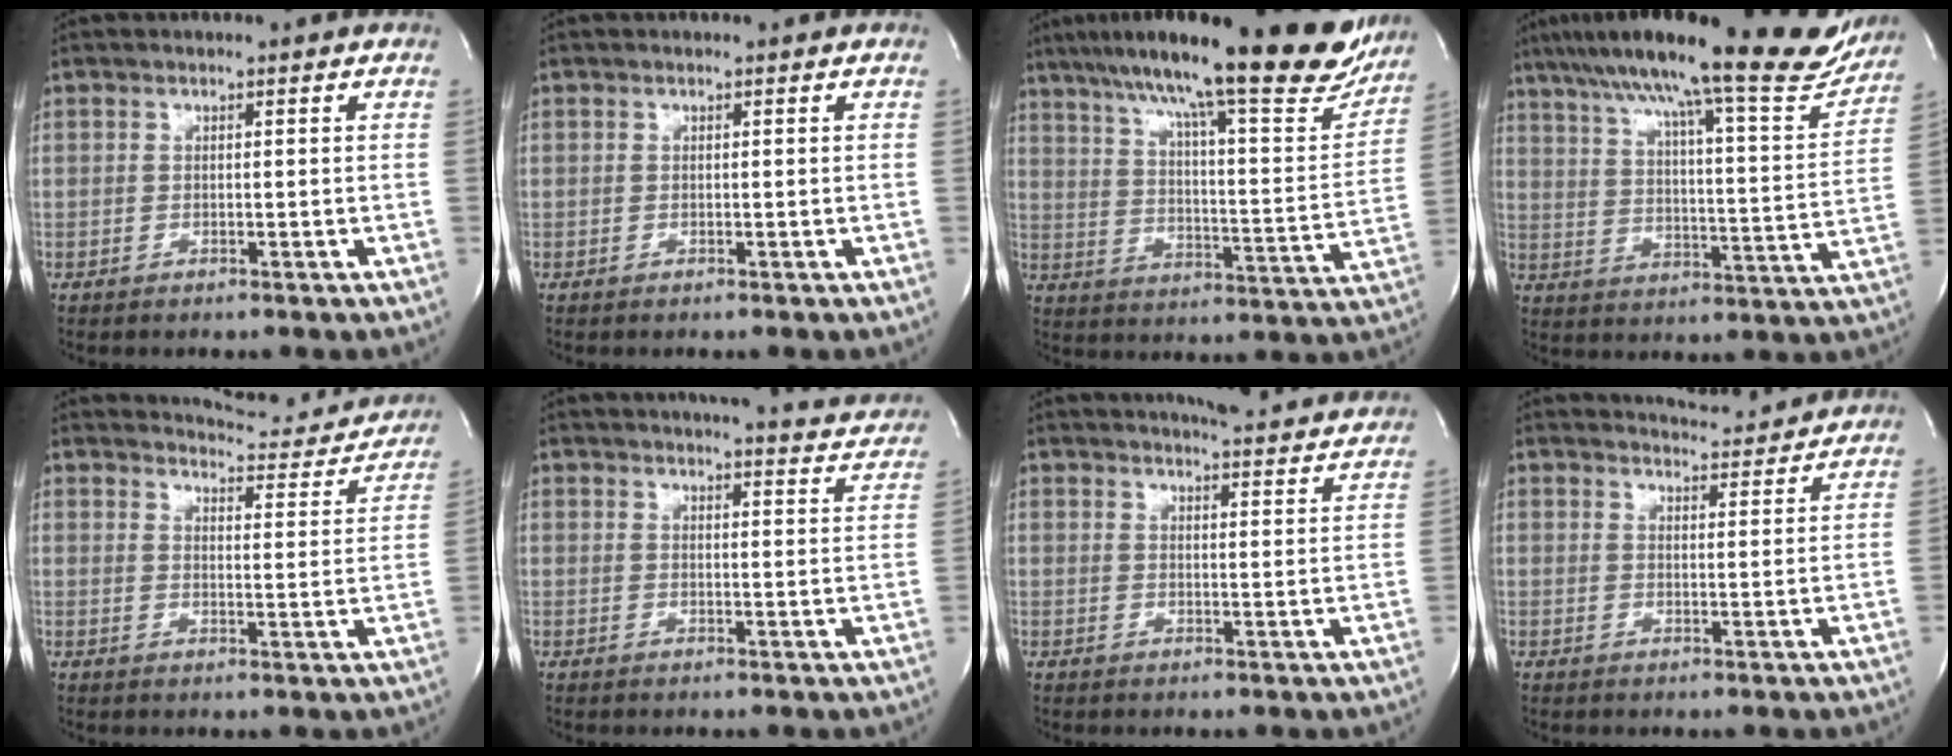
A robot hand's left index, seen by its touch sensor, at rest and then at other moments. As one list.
[{"total": 0.0}, {"total": 26.2, "force": [20.9, 3.8, 15.3], "torque": [-0.239, -0.016, 0.283]}, {"total": 25.1, "force": [20.7, 2.7, 14.0], "torque": [-0.219, -0.015, 0.279]}, {"total": 10.3, "force": [10.3, 1.0, 0.2], "torque": [0.001, -0.031, 0.117]}, {"total": 13.2, "force": [12.7, 1.3, 3.4], "torque": [-0.035, -0.032, 0.134]}, {"total": 12.5, "force": [12.0, 1.3, 3.6], "torque": [-0.044, -0.012, 0.135]}, {"total": 5.7, "force": [5.7, 0.1, -0.1], "torque": [-0.011, -0.005, 0.073]}]